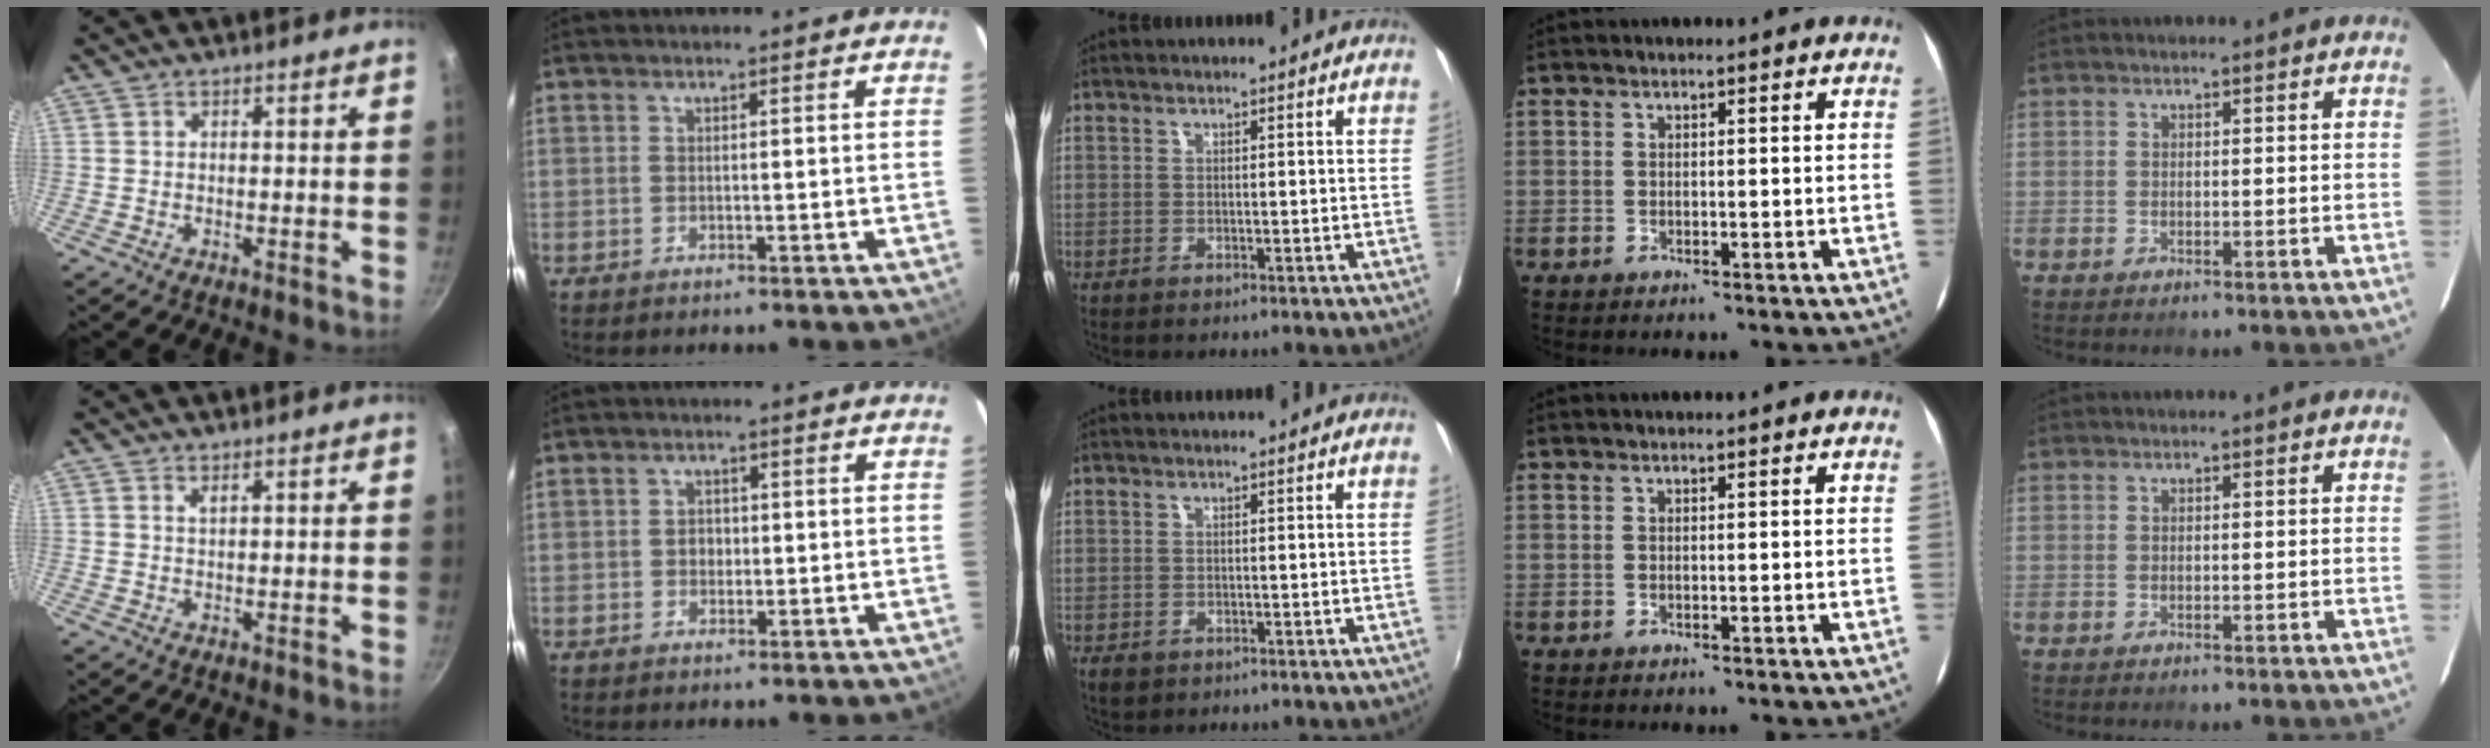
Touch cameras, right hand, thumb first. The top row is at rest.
{"thumb": {"total": 0.8, "force": [0.5, 0.3, 0.6], "torque": [-0.009, -0.001, 0.011]}, "index": {"total": 2.1, "force": [-0.2, 1.9, 0.8], "torque": [-0.013, 0.006, -0.005]}, "middle": {"total": 2.2, "force": [-1.2, 1.5, 1.0], "torque": [-0.022, -0.008, -0.018]}}